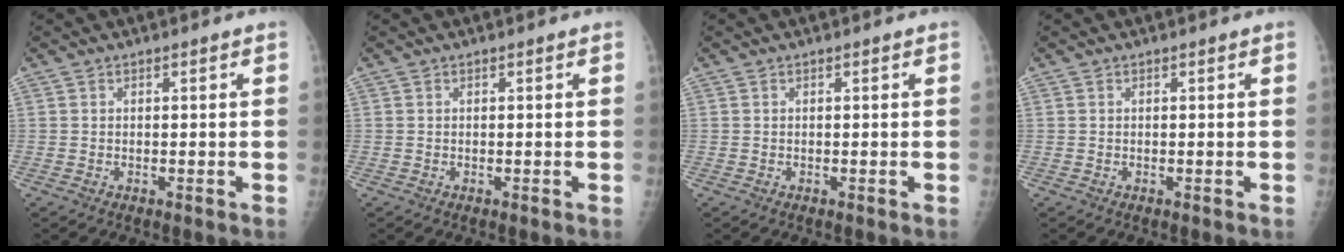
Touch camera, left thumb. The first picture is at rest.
{"total": 0.0}
{"total": 0.0}
{"total": 0.0}